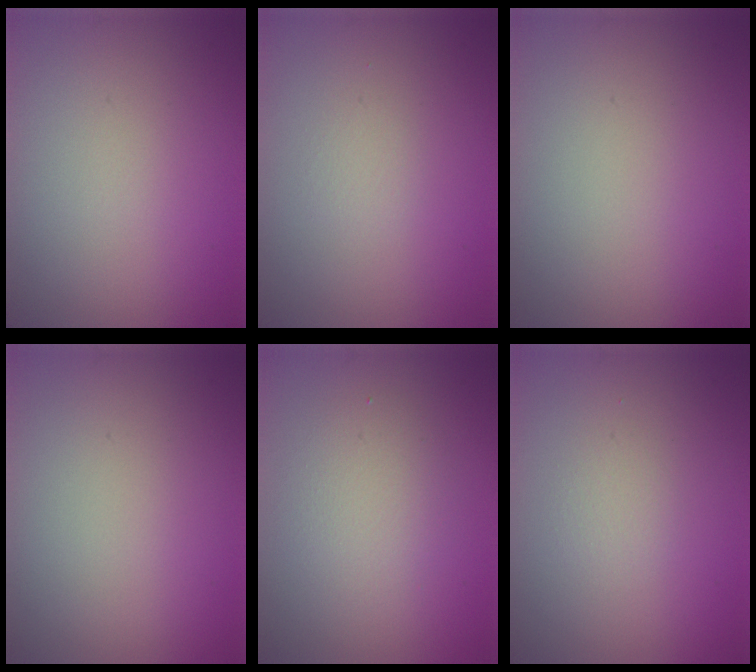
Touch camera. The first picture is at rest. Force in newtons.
{"total": 0.0}
{"total": 0.0}
{"total": 0.0}
{"total": 2.8, "press": 2.8, "slide": 0.3}
{"total": 1.0, "press": 0.9, "slide": 0.1}